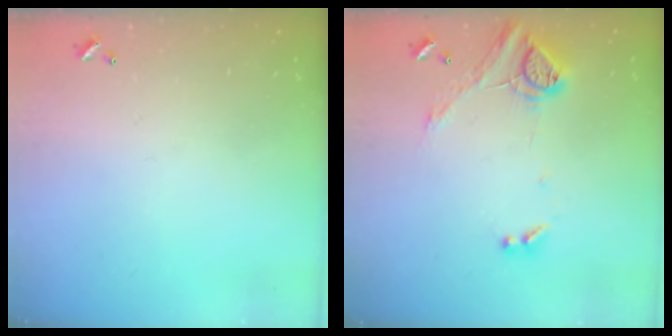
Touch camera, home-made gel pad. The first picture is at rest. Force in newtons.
{"total": 16.8, "press": 16.8, "slide": 0.8}